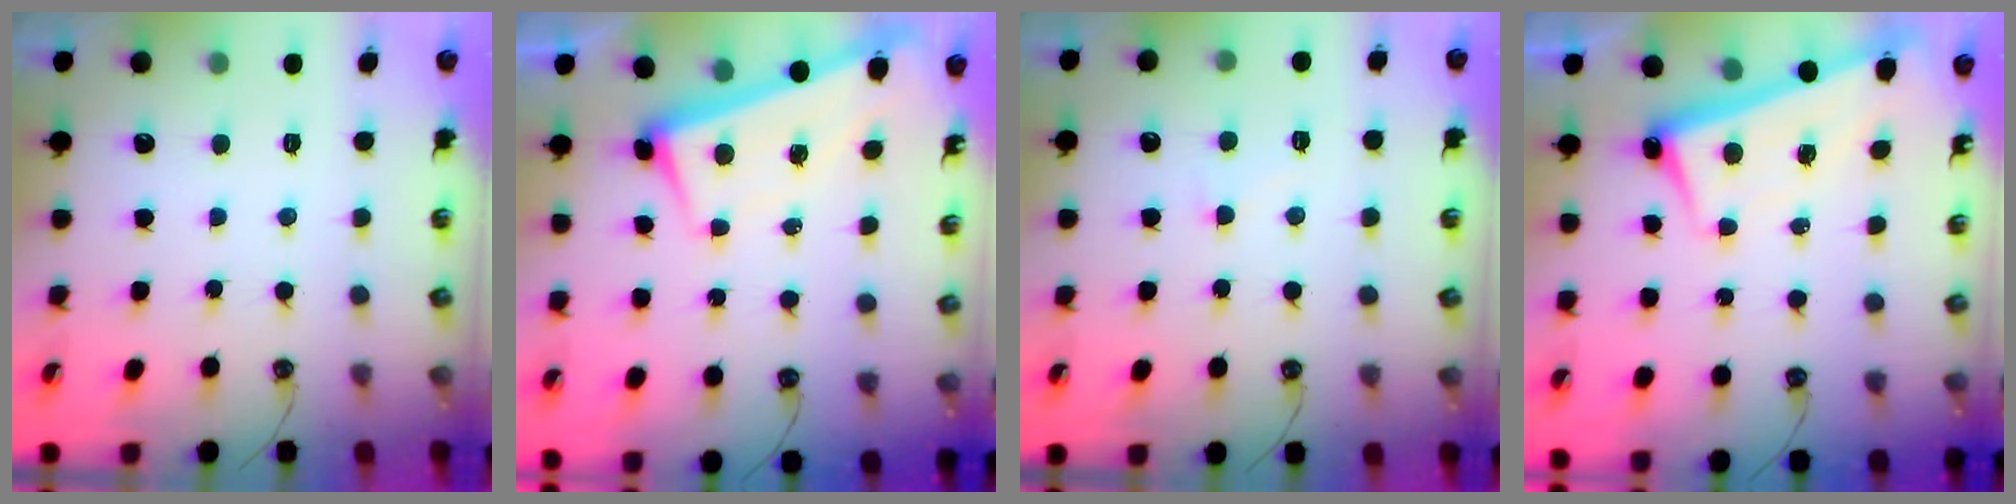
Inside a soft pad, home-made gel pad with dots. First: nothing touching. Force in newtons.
{"total": 1.5, "press": 0.4, "slide": 1.4}
{"total": 5.2, "press": 5.1, "slide": 0.5}
{"total": 2.6, "press": 2.5, "slide": 0.8}